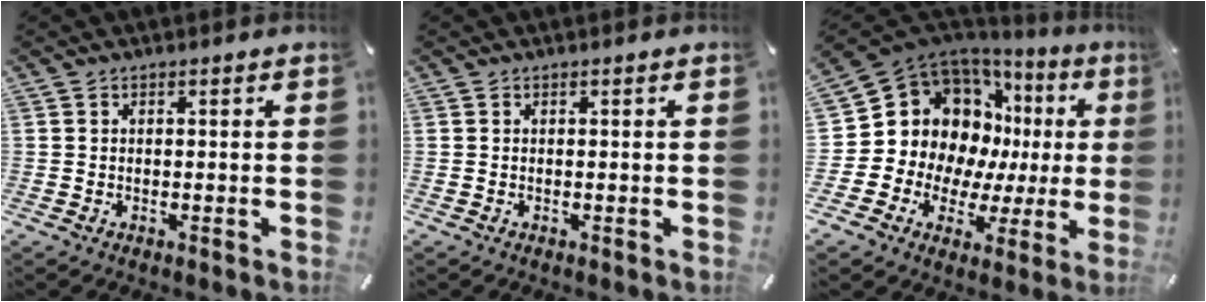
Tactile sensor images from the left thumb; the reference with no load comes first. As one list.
[{"total": 0.0}, {"total": 16.0, "force": [5.6, 13.1, 7.1], "torque": [-0.124, -0.065, 0.122]}]